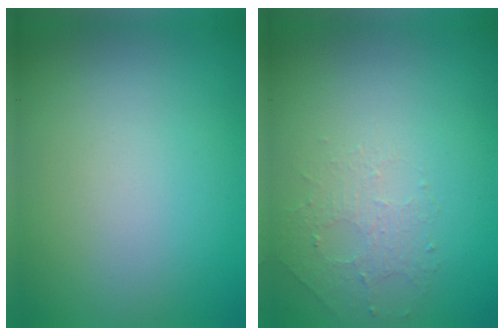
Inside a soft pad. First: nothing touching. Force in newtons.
{"total": 1.4, "press": 0.7, "slide": 1.2}